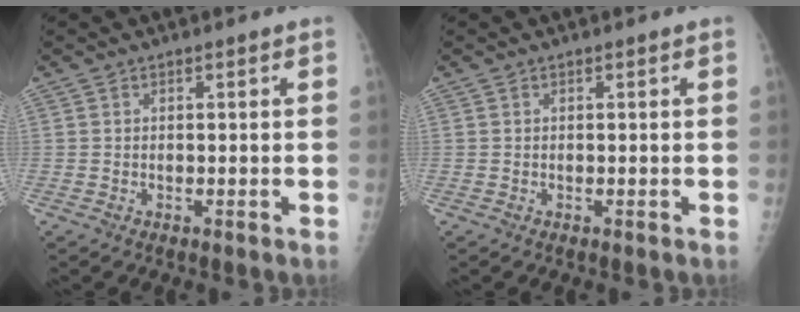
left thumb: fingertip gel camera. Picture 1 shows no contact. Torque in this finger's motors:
{"motor_torque": [0.00, 0.00, 0.00, 0.00, 0.00]}